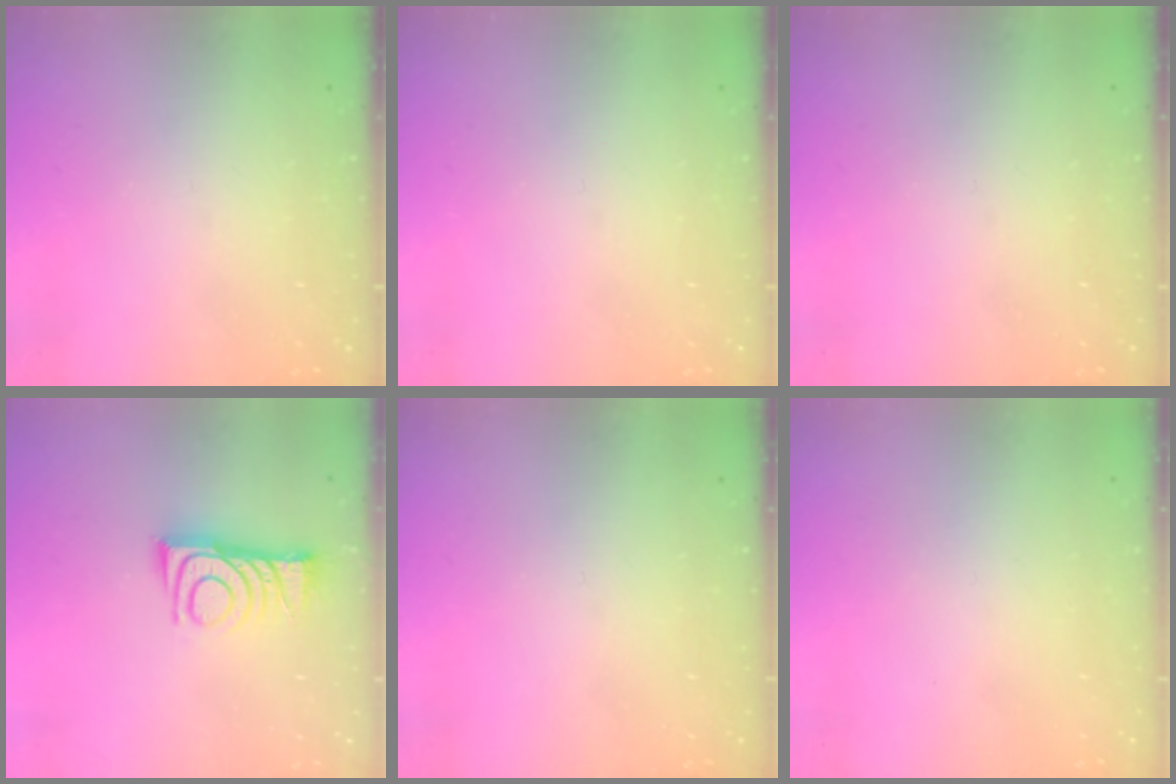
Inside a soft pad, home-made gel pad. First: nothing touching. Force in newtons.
{"total": 0.0}
{"total": 0.0}
{"total": 9.9, "press": 9.9, "slide": 0.8}
{"total": 0.0}
{"total": 1.6, "press": 1.6, "slide": 0.1}